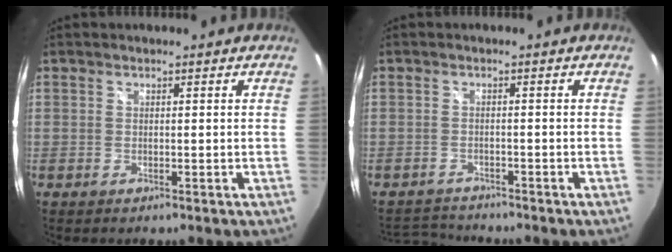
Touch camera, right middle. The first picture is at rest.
{"total": 4.0, "force": [-3.9, 0.5, 0.0], "torque": [-0.011, 0.005, -0.070]}